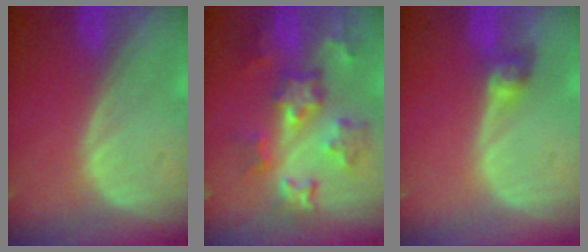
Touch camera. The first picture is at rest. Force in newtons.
{"total": 8.6, "press": 7.7, "slide": 3.8}
{"total": 2.7, "press": 2.5, "slide": 0.9}